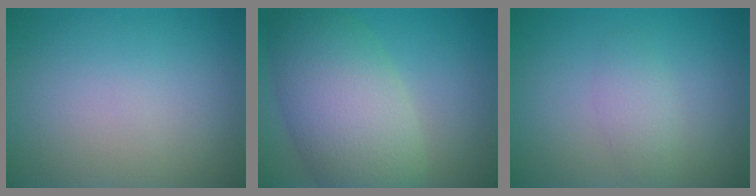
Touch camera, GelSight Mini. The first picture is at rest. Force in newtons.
{"total": 9.3, "press": 9.3, "slide": 0.5}
{"total": 1.8, "press": 1.8, "slide": 0.1}